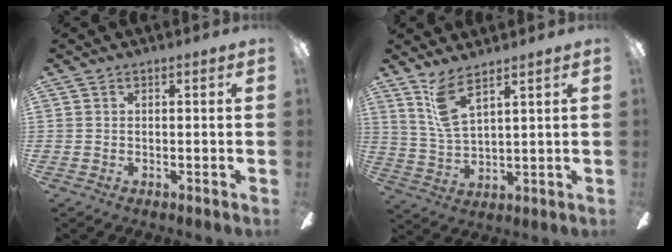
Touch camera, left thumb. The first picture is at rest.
{"total": 8.9, "force": [6.0, 2.5, 6.1], "torque": [-0.132, -0.016, 0.111]}